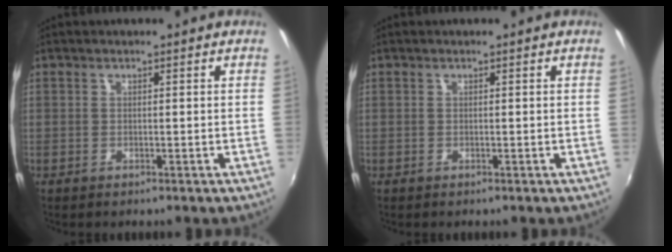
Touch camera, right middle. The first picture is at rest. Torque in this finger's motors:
{"motor_torque": [-0.02, 0.00, -0.01, 0.00]}